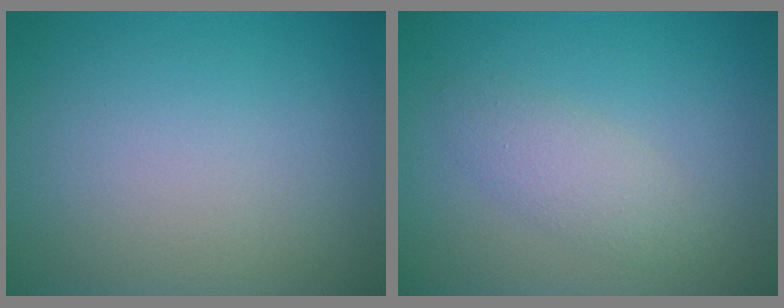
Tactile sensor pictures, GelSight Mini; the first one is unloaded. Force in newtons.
{"total": 2.2, "press": 2.2, "slide": 0.2}